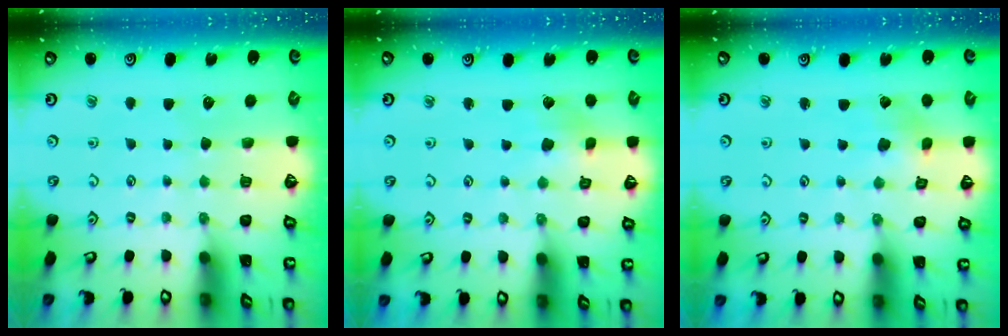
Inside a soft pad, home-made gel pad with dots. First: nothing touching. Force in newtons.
{"total": 3.0, "press": 3.0, "slide": 0.2}
{"total": 2.2, "press": 2.2, "slide": 0.1}